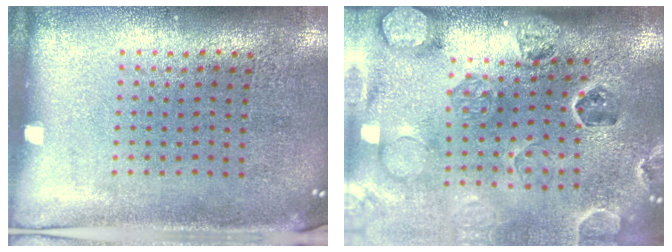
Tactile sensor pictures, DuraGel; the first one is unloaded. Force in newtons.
{"total": 2.7, "press": 2.6, "slide": 0.5}